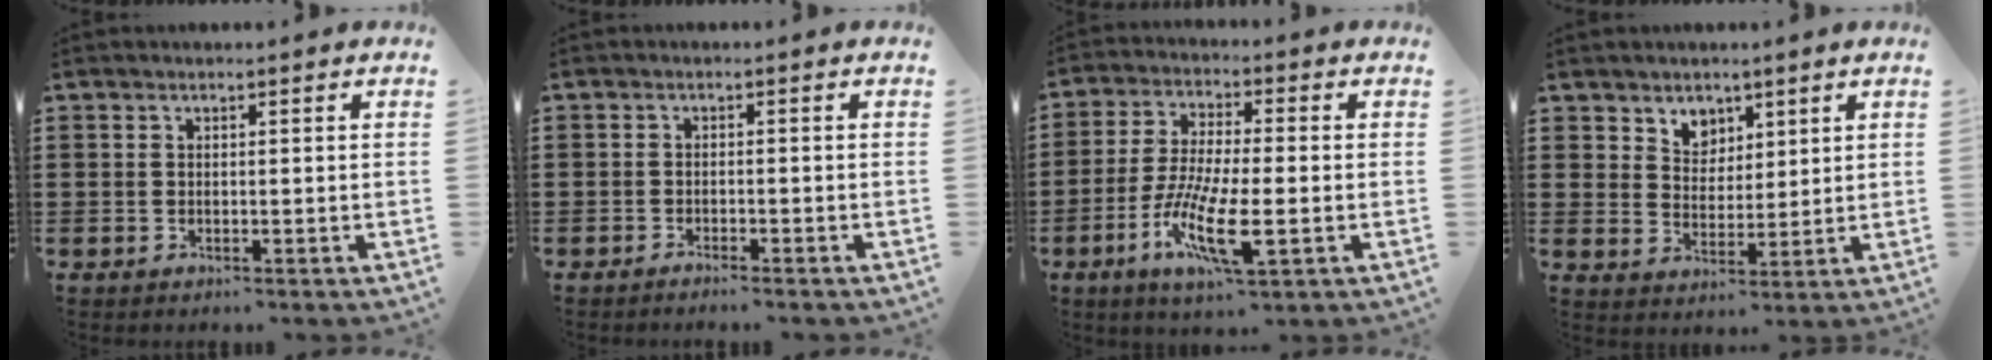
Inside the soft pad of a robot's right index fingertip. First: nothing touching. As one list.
[{"total": 1.2, "force": [-1.2, -0.1, 0.2], "torque": [-0.006, 0.001, -0.023]}, {"total": 11.2, "force": [-4.0, 2.8, 10.0], "torque": [-0.213, -0.013, -0.077]}, {"total": 4.4, "force": [3.1, 3.1, 0.1], "torque": [-0.020, 0.006, 0.059]}]